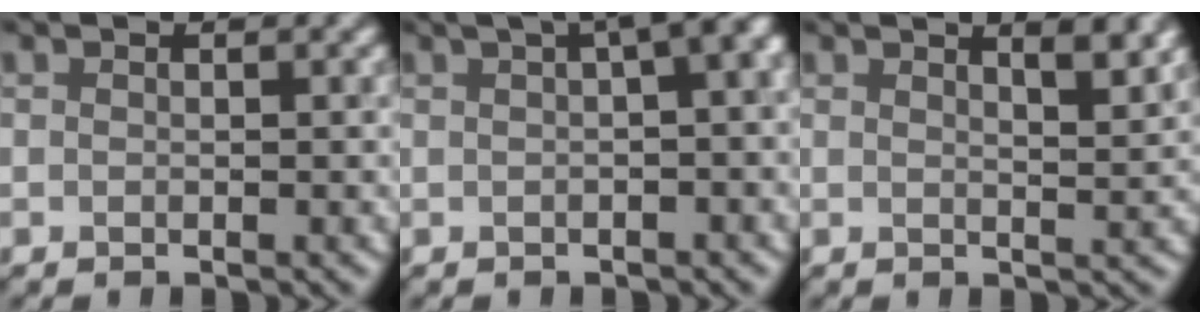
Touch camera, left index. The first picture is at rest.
{"total": 7.6, "force": [2.2, 2.9, 6.7], "torque": [-0.043, 0.035, 0.027]}
{"total": 4.3, "force": [2.6, 1.5, 3.1], "torque": [-0.016, 0.022, 0.016]}